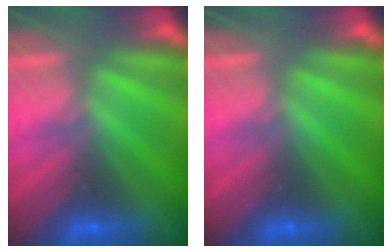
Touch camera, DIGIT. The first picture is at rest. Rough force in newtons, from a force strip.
{"total": 0.0}